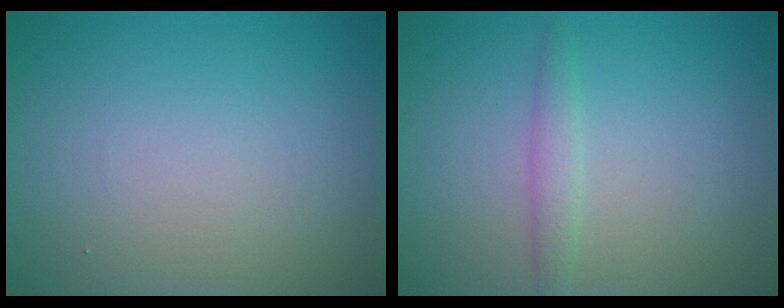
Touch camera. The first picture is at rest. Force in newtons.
{"total": 1.4, "press": 1.4, "slide": 0.0}